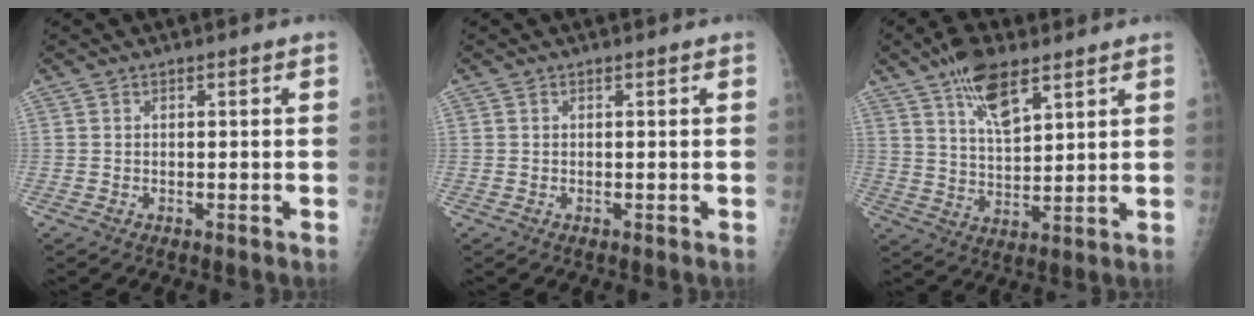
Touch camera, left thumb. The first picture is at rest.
{"total": 0.0}
{"total": 10.4, "force": [6.3, 4.2, 7.1], "torque": [-0.110, -0.028, 0.117]}